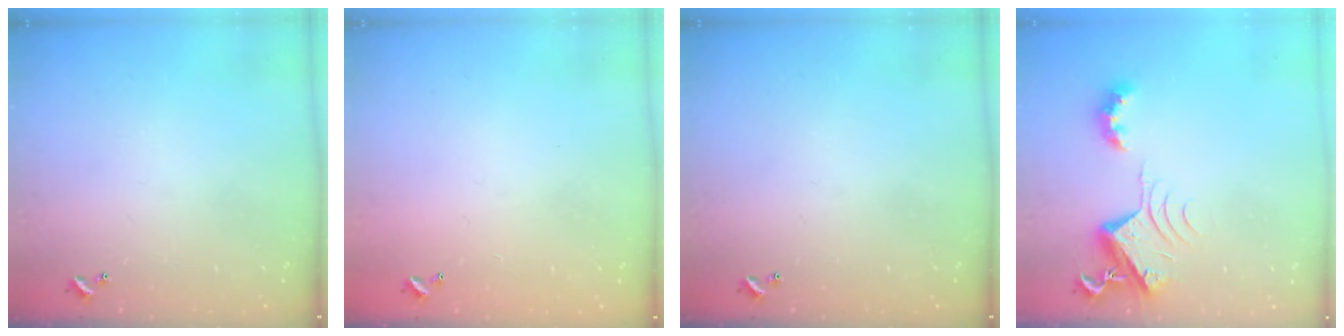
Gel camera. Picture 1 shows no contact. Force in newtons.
{"total": 2.9, "press": 2.9, "slide": 0.1}
{"total": 0.0}
{"total": 7.6, "press": 7.5, "slide": 1.0}